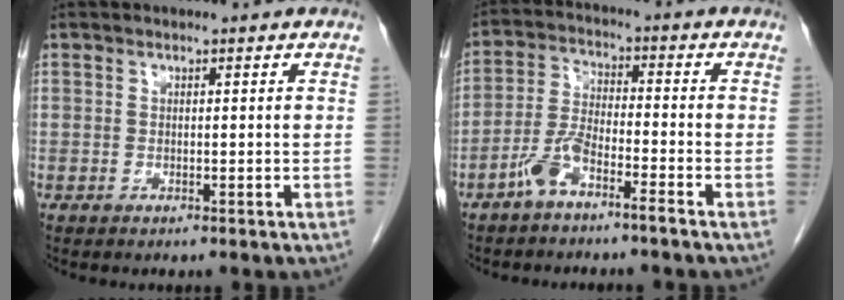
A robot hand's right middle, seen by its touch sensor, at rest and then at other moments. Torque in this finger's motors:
{"motor_torque": [0.84, -0.97, 0.27, 0.08]}